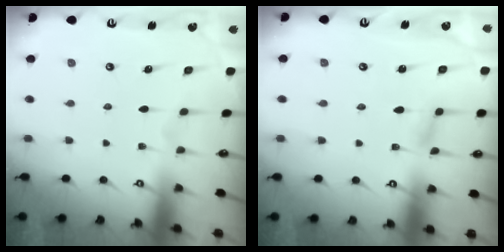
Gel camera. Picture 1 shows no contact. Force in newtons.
{"total": 4.0, "press": 4.0, "slide": 0.4}